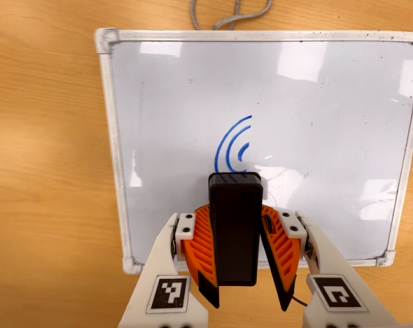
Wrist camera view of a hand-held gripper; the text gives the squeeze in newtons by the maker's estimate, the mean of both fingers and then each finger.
{"total": 10.0, "left": 9.1, "right": 10.9}